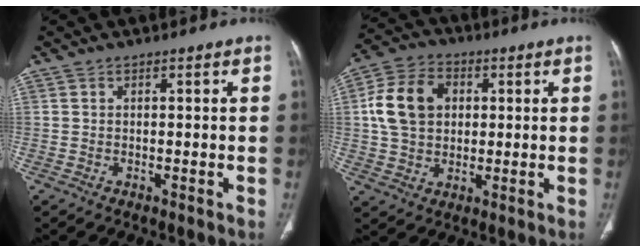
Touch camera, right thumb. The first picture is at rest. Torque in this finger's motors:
{"motor_torque": [1.55, 1.46, 0.63, -0.84, 0.07]}